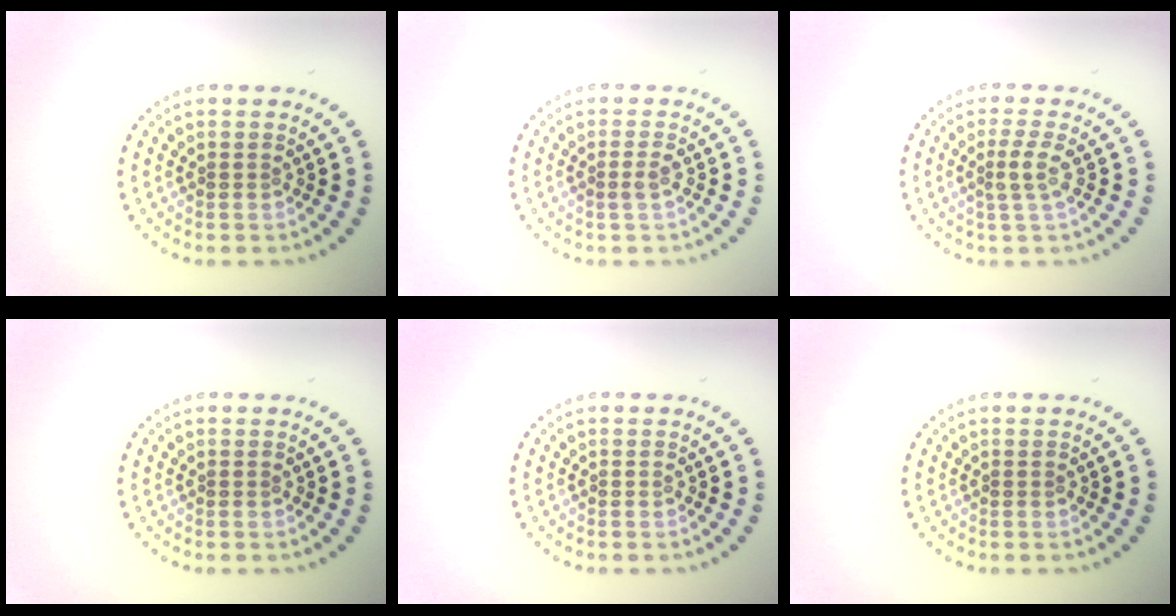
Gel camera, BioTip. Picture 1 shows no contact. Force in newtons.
{"total": 0.9, "press": 0.7, "slide": 0.4}
{"total": 1.9, "press": 1.5, "slide": 1.1}
{"total": 0.0}
{"total": 0.0}
{"total": 0.0}